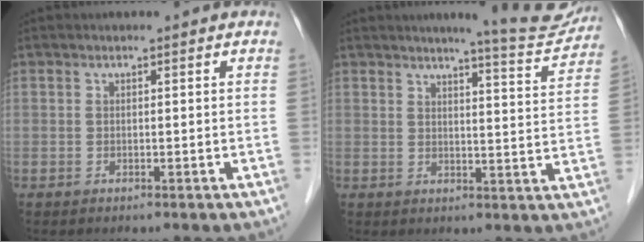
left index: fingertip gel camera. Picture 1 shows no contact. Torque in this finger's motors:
{"motor_torque": [0.59, -0.87, 0.04, 0.03]}